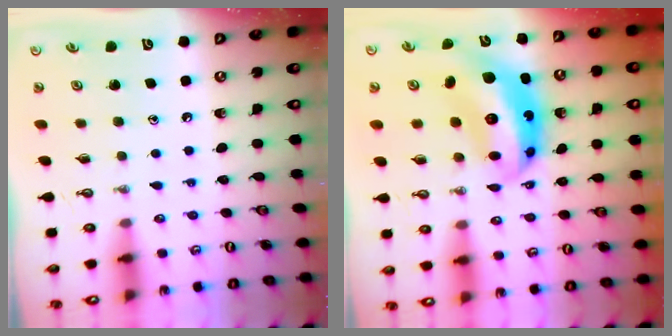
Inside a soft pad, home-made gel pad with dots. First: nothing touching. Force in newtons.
{"total": 10.6, "press": 10.6, "slide": 1.0}